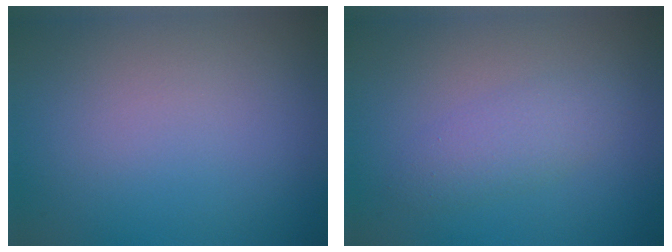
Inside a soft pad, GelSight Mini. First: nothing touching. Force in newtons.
{"total": 2.3, "press": 2.3, "slide": 0.1}